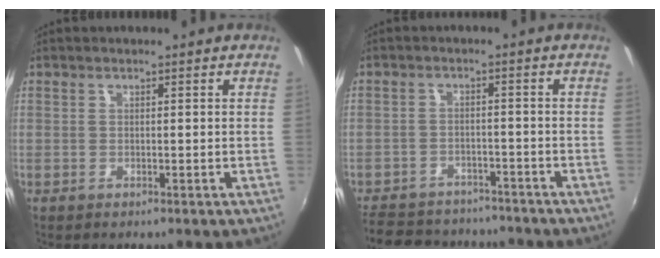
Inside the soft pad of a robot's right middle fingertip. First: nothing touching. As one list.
[{"total": 14.6, "force": [-12.4, 6.2, 4.6], "torque": [-0.124, 0.013, -0.178]}]